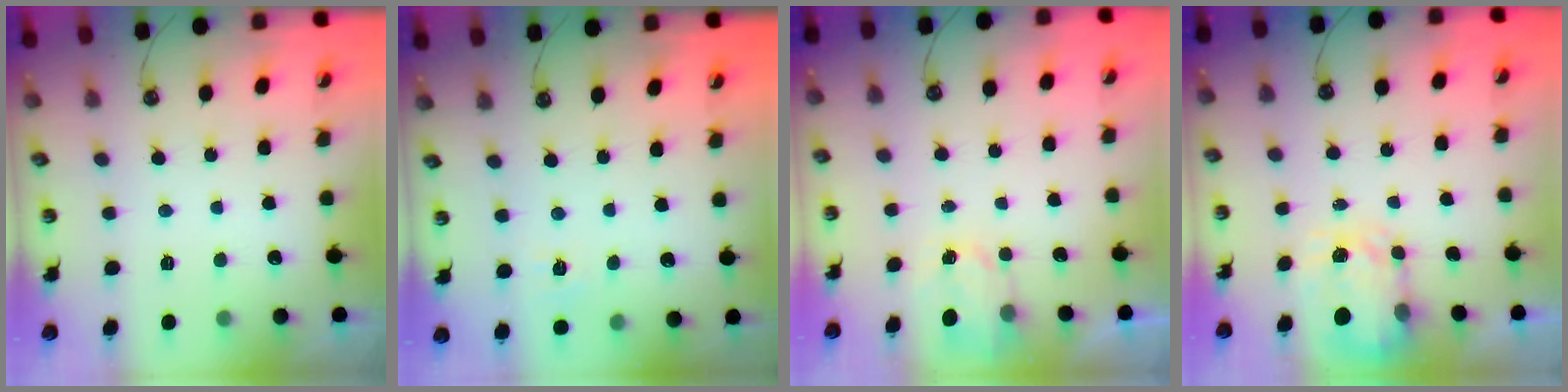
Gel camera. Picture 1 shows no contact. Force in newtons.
{"total": 5.5, "press": 5.4, "slide": 0.5}
{"total": 2.6, "press": 2.6, "slide": 0.3}
{"total": 3.9, "press": 3.8, "slide": 0.5}